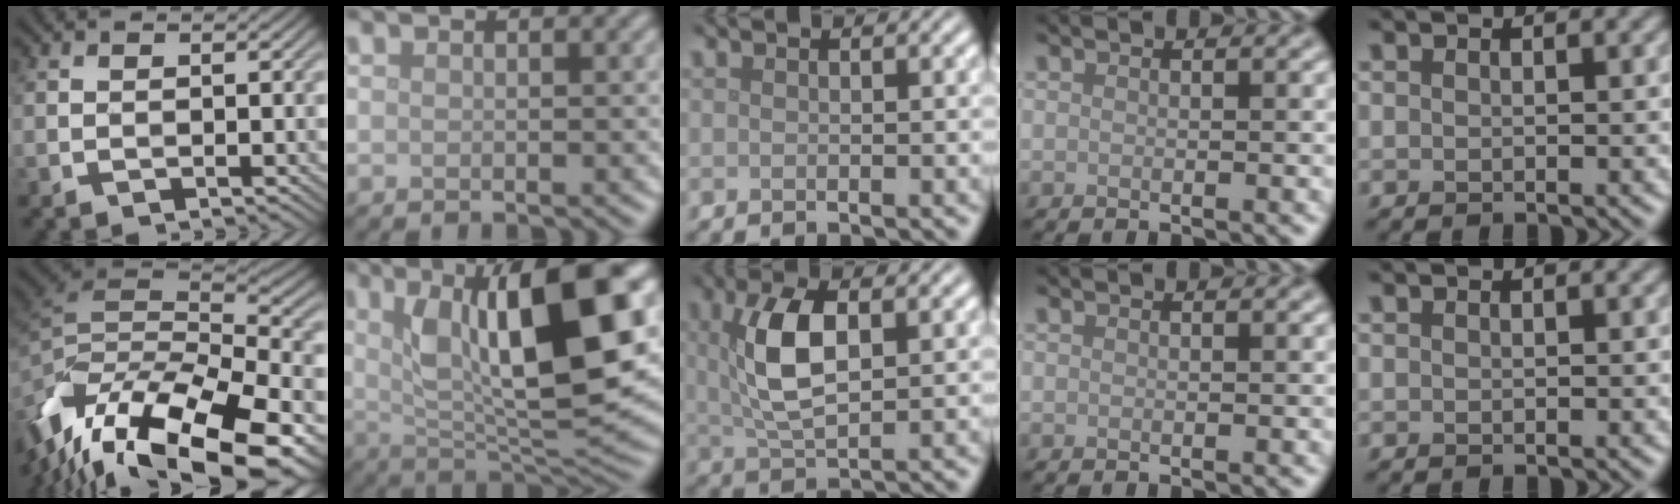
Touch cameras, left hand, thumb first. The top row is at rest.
{"thumb": {"total": 17.4, "force": [-10.3, 7.5, 11.9], "torque": [-0.237, -0.014, -0.153]}, "index": {"total": 13.1, "force": [3.2, 4.3, 11.9], "torque": [-0.181, 0.002, 0.052]}, "middle": {"total": 5.9, "force": [1.3, 2.6, 5.1], "torque": [-0.109, 0.006, 0.026]}}